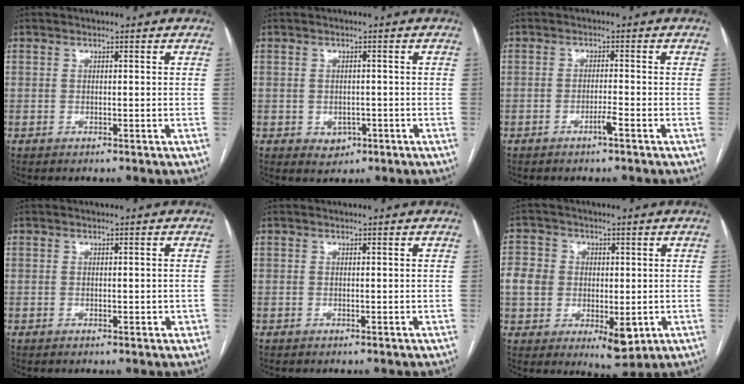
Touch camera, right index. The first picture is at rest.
{"total": 2.7, "force": [-1.0, 2.2, 1.2], "torque": [-0.011, 0.003, -0.004]}
{"total": 2.0, "force": [-1.3, -0.2, 1.5], "torque": [-0.029, -0.001, -0.024]}
{"total": 1.4, "force": [-0.2, 0.7, 1.2], "torque": [-0.018, 0.006, 0.000]}
{"total": 0.0}
{"total": 10.4, "force": [-1.2, 7.9, 6.7], "torque": [-0.110, 0.010, -0.011]}